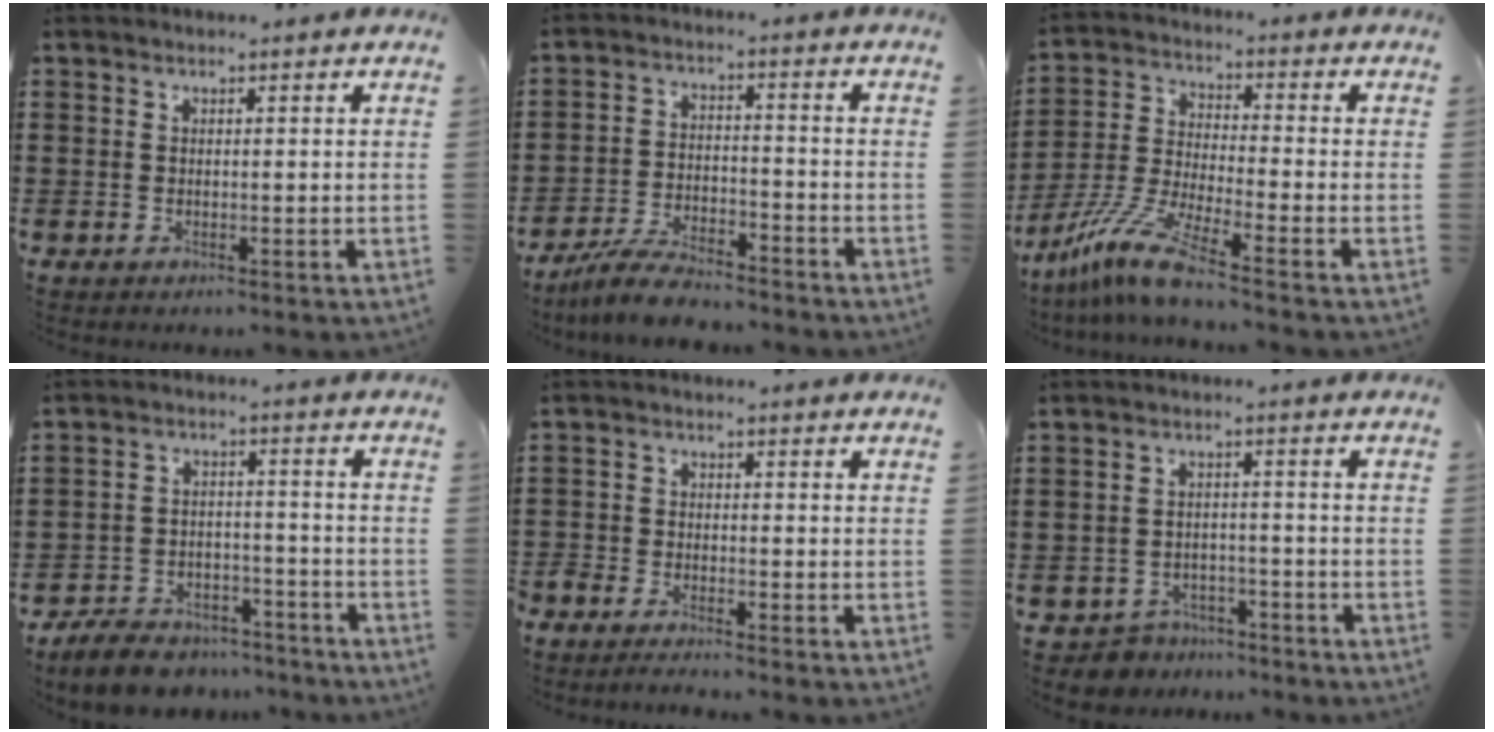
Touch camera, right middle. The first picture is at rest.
{"total": 6.2, "force": [-5.8, 0.8, 2.2], "torque": [-0.047, 0.003, -0.112]}
{"total": 9.1, "force": [-7.0, 0.6, 5.8], "torque": [-0.139, -0.012, -0.145]}
{"total": 6.7, "force": [-6.3, 1.5, 1.3], "torque": [-0.027, 0.018, -0.126]}
{"total": 2.5, "force": [-2.5, 0.1, 0.0], "torque": [-0.006, 0.001, -0.053]}
{"total": 3.8, "force": [-3.7, 1.1, -0.2], "torque": [-0.013, 0.002, -0.081]}